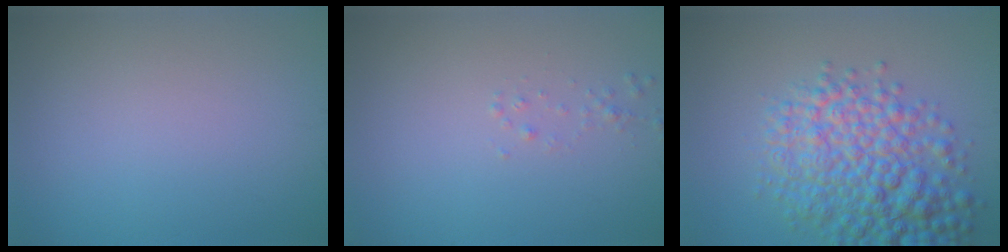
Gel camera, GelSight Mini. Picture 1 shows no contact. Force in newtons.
{"total": 0.7, "press": 0.6, "slide": 0.1}
{"total": 8.2, "press": 8.2, "slide": 0.3}